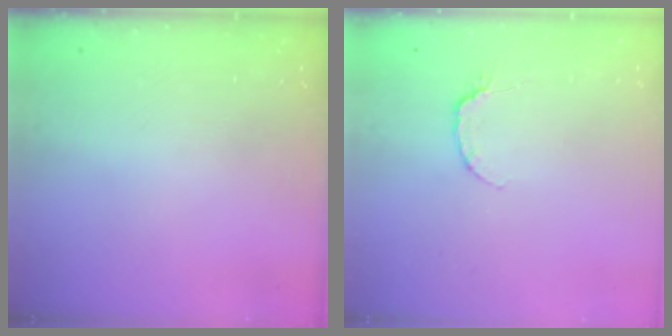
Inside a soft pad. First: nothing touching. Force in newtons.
{"total": 4.0, "press": 4.0, "slide": 0.5}